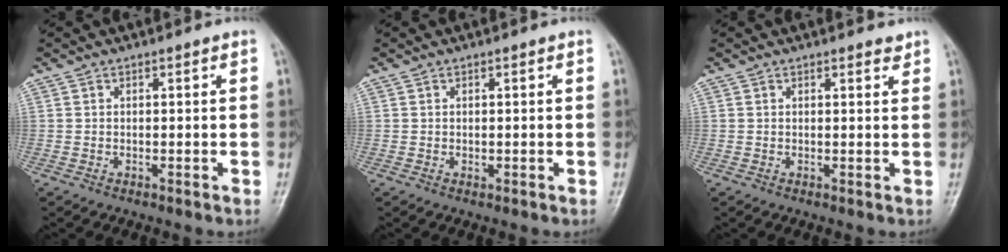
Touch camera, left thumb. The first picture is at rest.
{"total": 0.9, "force": [0.2, 0.4, 0.7], "torque": [-0.010, 0.002, 0.006]}
{"total": 1.4, "force": [1.1, 0.4, 0.7], "torque": [-0.007, -0.007, 0.014]}